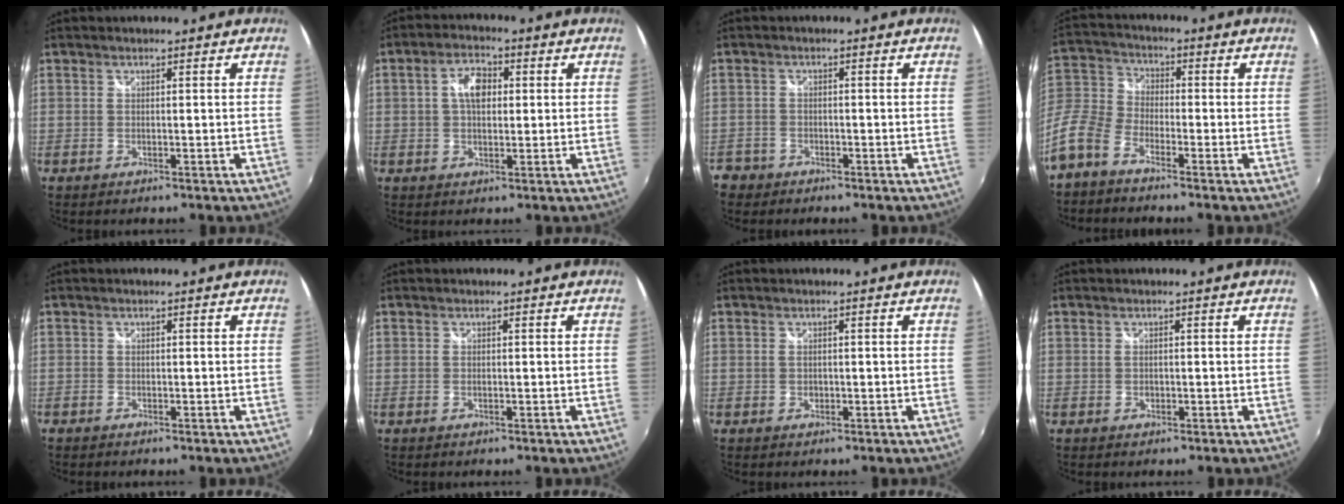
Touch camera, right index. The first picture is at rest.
{"total": 5.6, "force": [0.9, 3.4, 4.3], "torque": [-0.077, 0.015, 0.015]}
{"total": 4.5, "force": [-3.0, 3.3, 0.8], "torque": [-0.036, 0.001, -0.057]}
{"total": 10.2, "force": [-6.2, 5.8, 5.6], "torque": [-0.132, 0.012, -0.142]}
{"total": 0.6, "force": [-0.5, 0.3, 0.1], "torque": [-0.002, -0.001, -0.013]}
{"total": 0.0}
{"total": 0.7, "force": [0.0, 0.6, 0.4], "torque": [-0.005, -0.001, -0.001]}
{"total": 0.6, "force": [-0.1, 0.5, 0.3], "torque": [-0.006, -0.001, -0.002]}